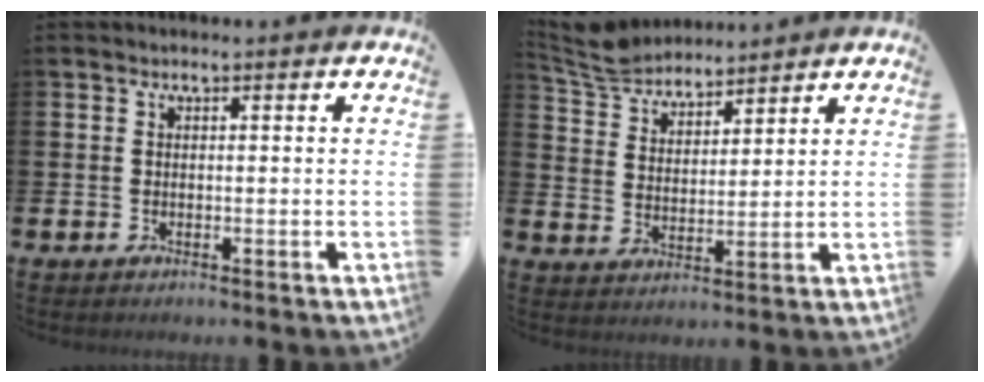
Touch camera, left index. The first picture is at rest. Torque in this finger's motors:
{"motor_torque": [0.62, -0.89, 0.17, 0.03]}